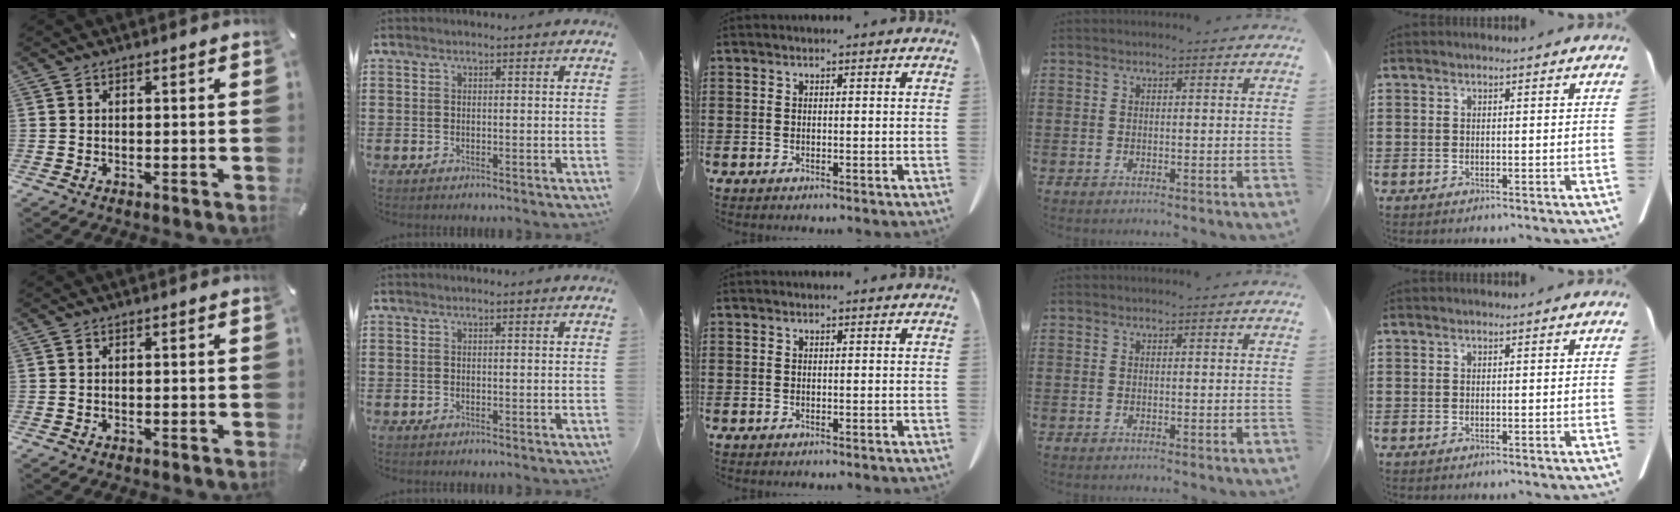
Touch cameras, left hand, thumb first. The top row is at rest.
{}